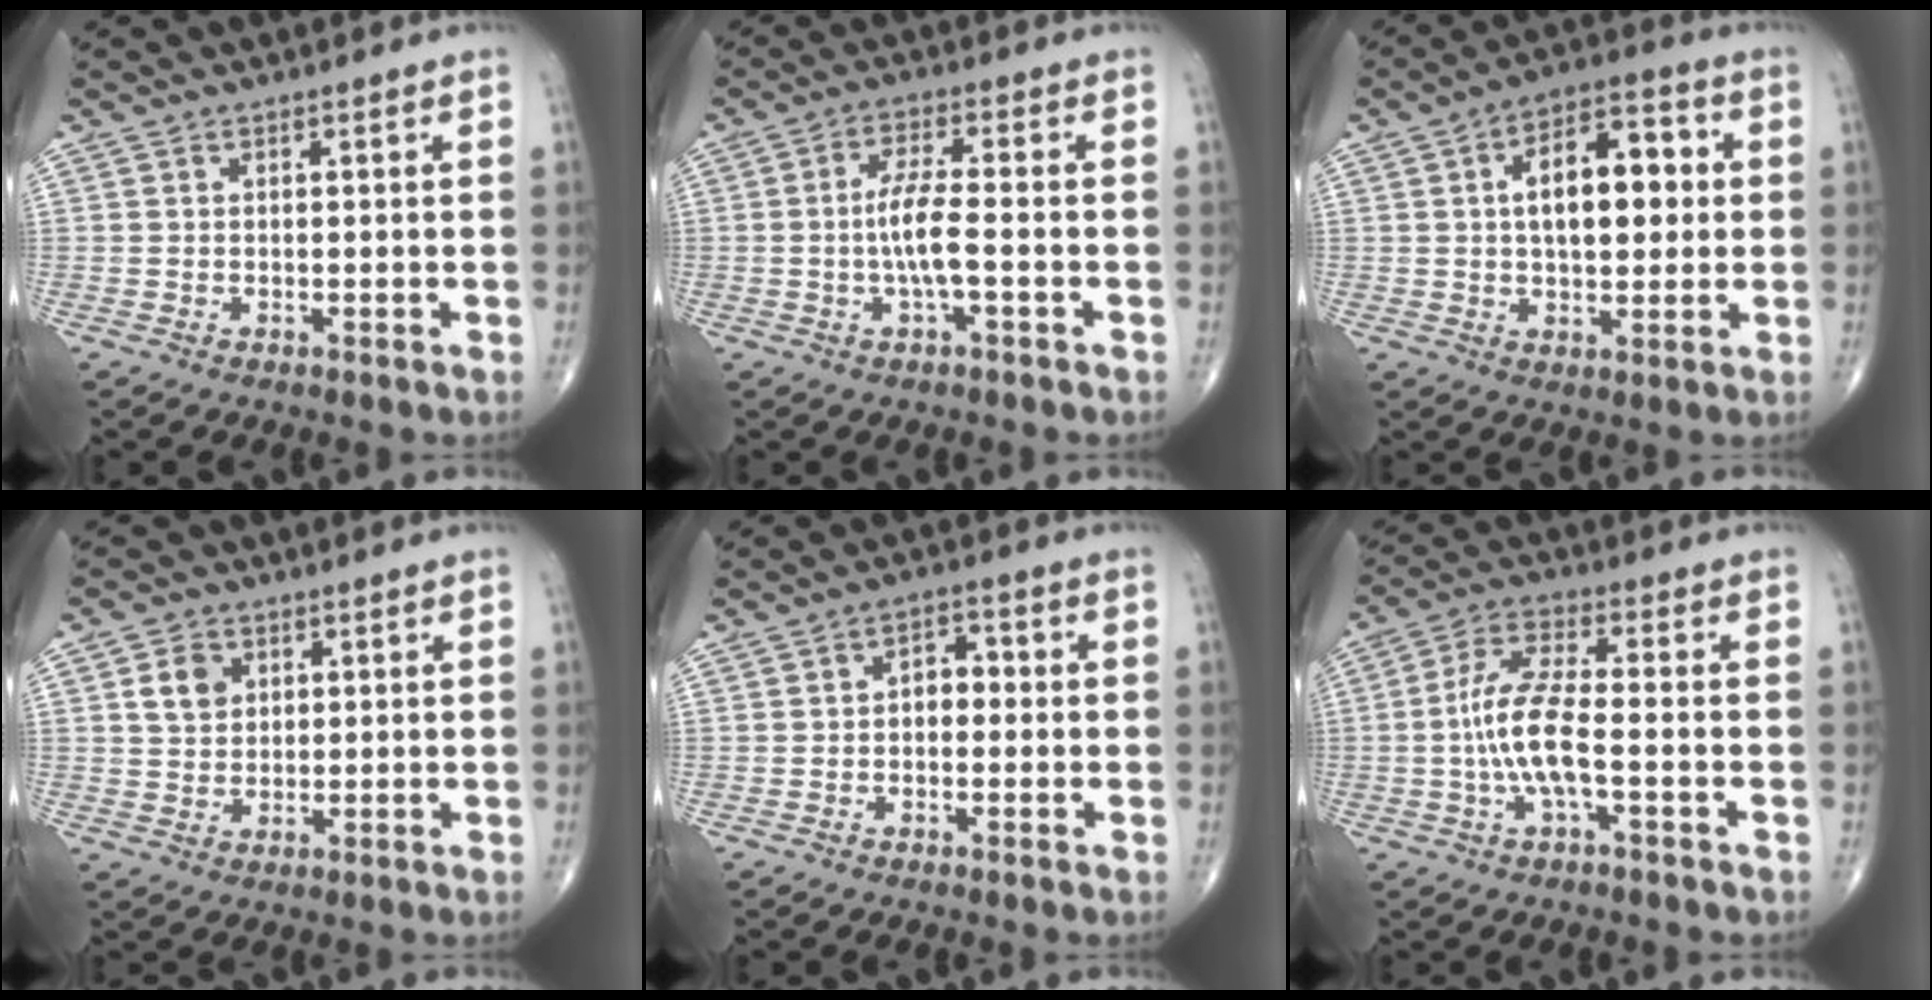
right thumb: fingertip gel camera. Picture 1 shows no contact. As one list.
[{"total": 6.3, "force": [-1.3, 1.2, 6.1], "torque": [-0.133, 0.013, -0.028]}, {"total": 13.7, "force": [1.9, 7.2, 11.5], "torque": [-0.152, 0.019, 0.025]}, {"total": 4.8, "force": [1.6, 3.8, 2.5], "torque": [-0.027, -0.006, 0.028]}, {"total": 4.2, "force": [-0.2, 2.8, 3.0], "torque": [-0.027, 0.019, -0.013]}, {"total": 9.9, "force": [-2.0, 2.7, 9.3], "torque": [-0.207, 0.026, -0.041]}]